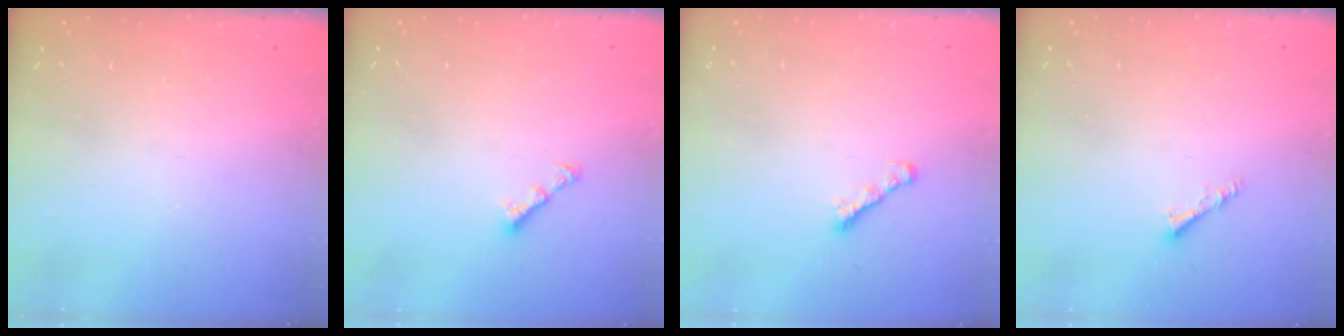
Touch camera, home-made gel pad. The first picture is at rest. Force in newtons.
{"total": 2.9, "press": 2.8, "slide": 0.6}
{"total": 1.8, "press": 1.7, "slide": 0.6}
{"total": 3.0, "press": 2.9, "slide": 0.6}